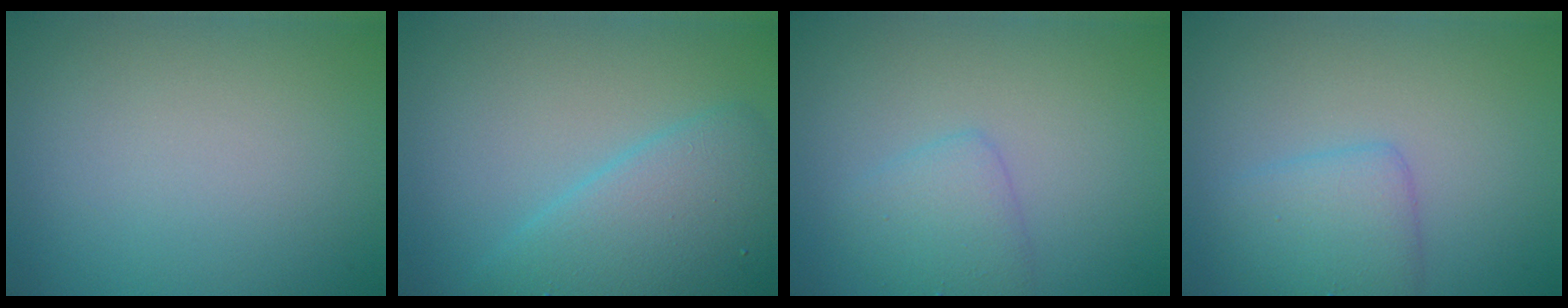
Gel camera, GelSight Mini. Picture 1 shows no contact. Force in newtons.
{"total": 5.3, "press": 5.3, "slide": 0.2}
{"total": 2.2, "press": 2.2, "slide": 0.1}
{"total": 2.9, "press": 2.9, "slide": 0.0}